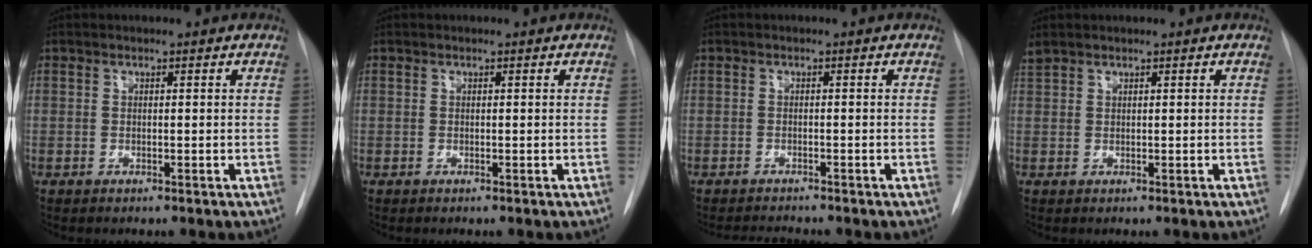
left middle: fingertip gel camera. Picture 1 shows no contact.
{"total": 0.0}
{"total": 2.6, "force": [-2.5, -0.1, 0.5], "torque": [-0.008, -0.009, -0.039]}
{"total": 1.4, "force": [1.3, 0.2, 0.5], "torque": [-0.025, 0.023, 0.035]}